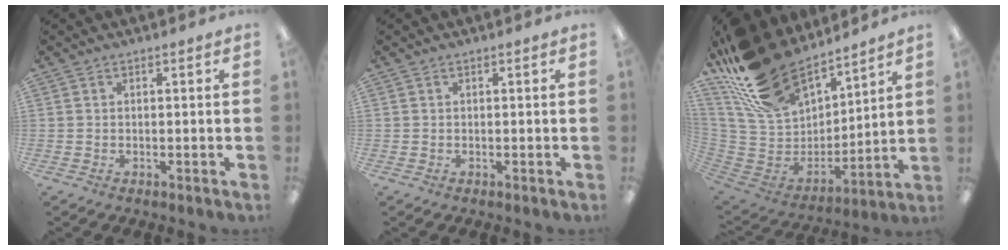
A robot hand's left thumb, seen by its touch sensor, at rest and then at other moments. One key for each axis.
{"total": 0.0}
{"total": 23.8, "fx": 18.3, "fy": 11.7, "fz": 9.8, "tx": -0.201, "ty": -0.106, "tz": 0.346}